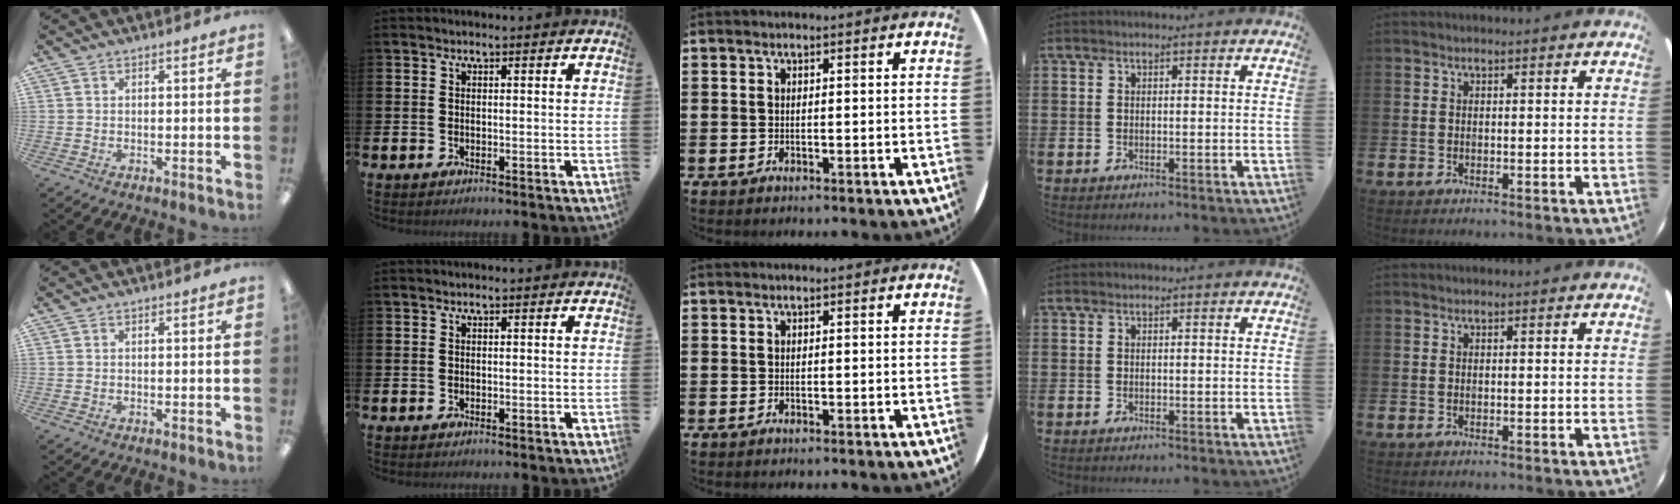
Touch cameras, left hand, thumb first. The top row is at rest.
{}